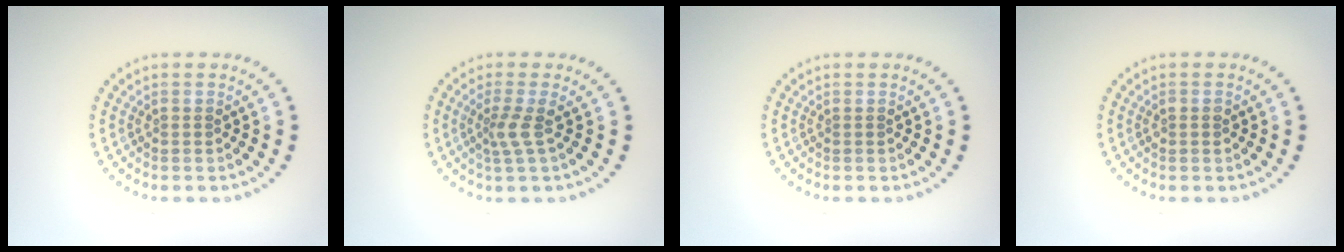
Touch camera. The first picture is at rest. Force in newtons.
{"total": 2.0, "press": 1.3, "slide": 1.5}
{"total": 0.0}
{"total": 1.1, "press": 1.1, "slide": 0.2}